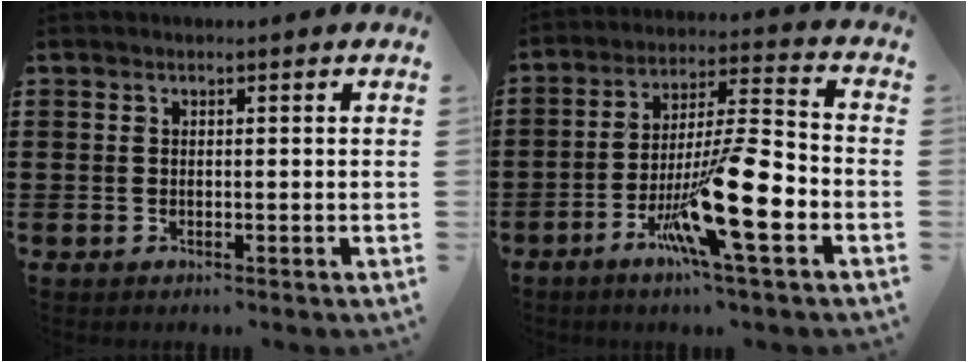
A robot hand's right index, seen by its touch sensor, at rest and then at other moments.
{"total": 15.1, "force": [-6.0, 2.8, 13.6], "torque": [-0.263, -0.002, -0.104]}